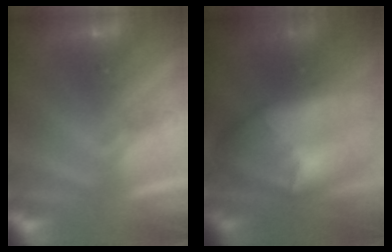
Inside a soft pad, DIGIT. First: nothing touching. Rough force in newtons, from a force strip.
{"total": 8.6}